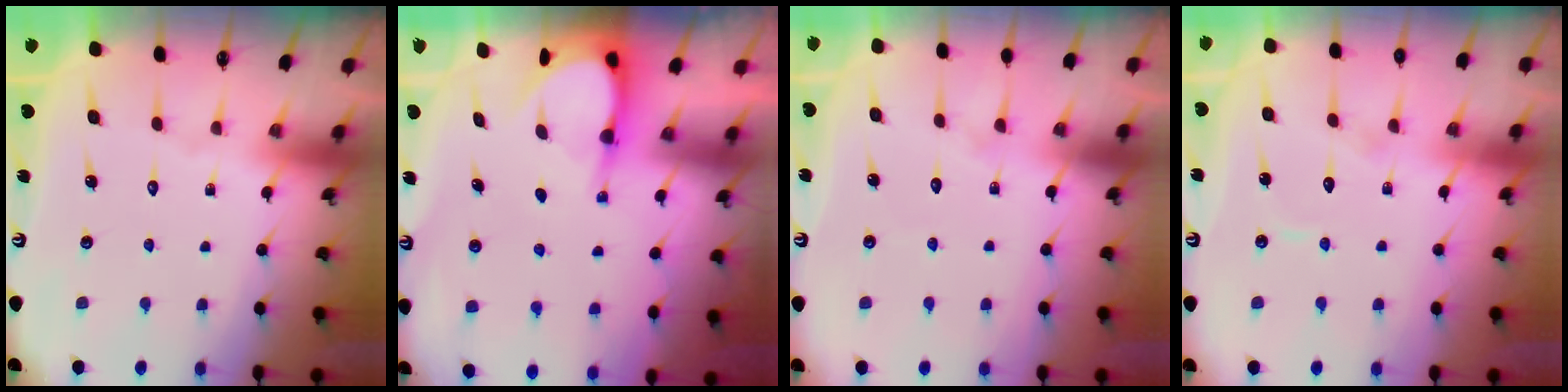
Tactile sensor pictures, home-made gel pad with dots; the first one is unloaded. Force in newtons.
{"total": 3.8, "press": 3.8, "slide": 0.3}
{"total": 4.8, "press": 4.8, "slide": 0.5}
{"total": 6.1, "press": 6.1, "slide": 0.4}